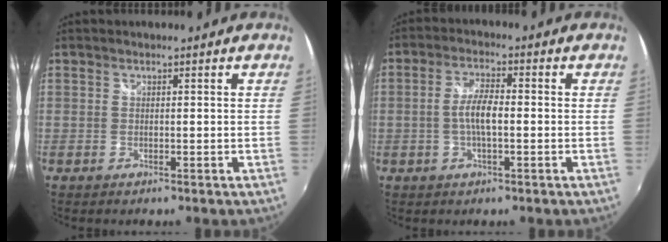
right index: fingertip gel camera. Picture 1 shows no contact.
{"total": 5.2, "force": [-0.8, 1.4, 4.9], "torque": [-0.097, 0.007, -0.014]}